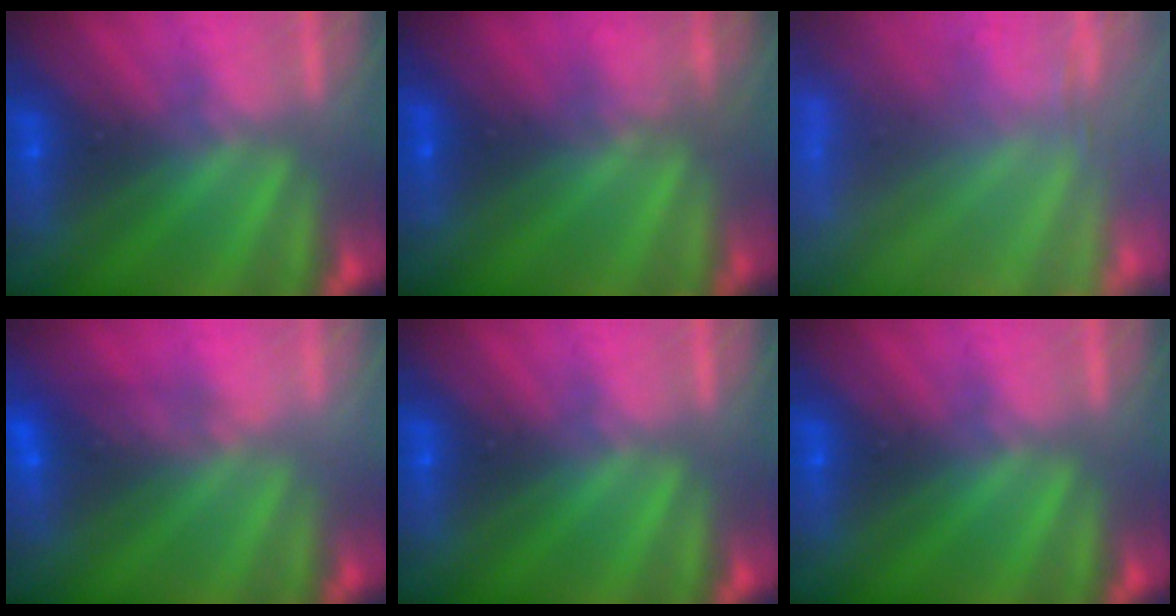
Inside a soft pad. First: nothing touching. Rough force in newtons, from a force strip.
{"total": 10.7}
{"total": 8.0}
{"total": 4.7}
{"total": 0.0}
{"total": 0.0}